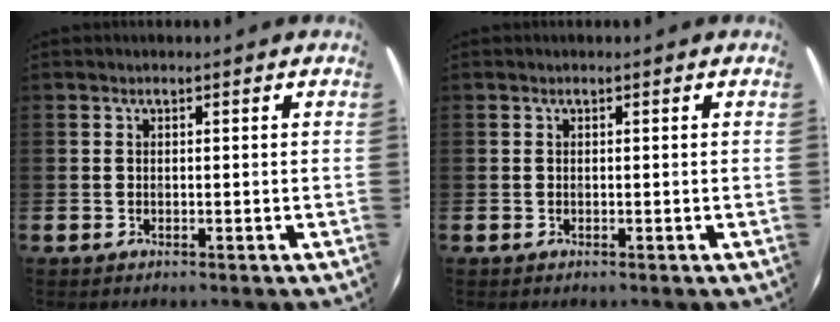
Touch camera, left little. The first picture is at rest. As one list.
[{"total": 0.0}]